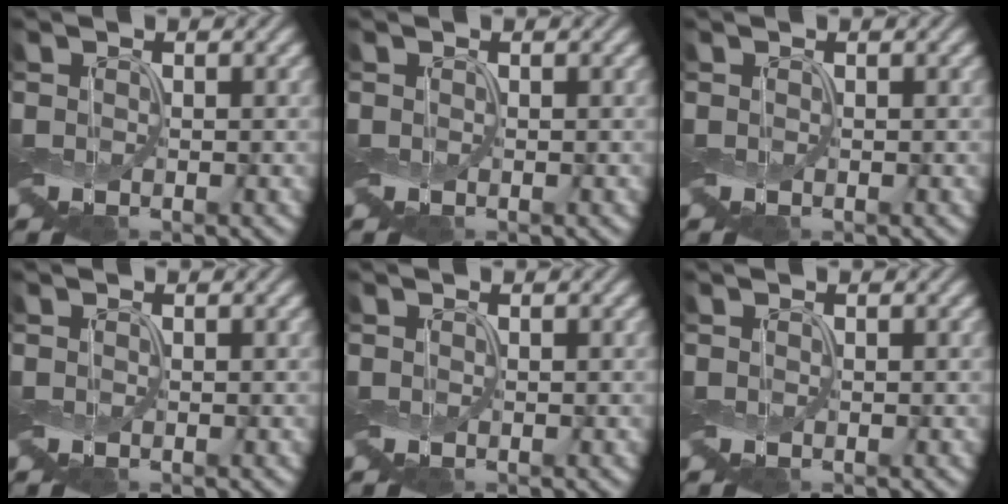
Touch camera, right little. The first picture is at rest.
{"total": 0.0}
{"total": 0.0}
{"total": 0.0}
{"total": 0.0}
{"total": 0.0}